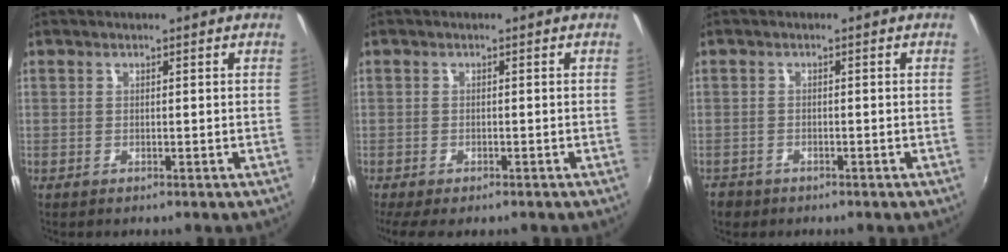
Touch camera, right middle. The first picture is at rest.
{"total": 5.3, "force": [-4.0, 1.7, 3.0], "torque": [-0.075, -0.030, -0.071]}
{"total": 2.7, "force": [-1.9, 1.9, 0.6], "torque": [-0.022, -0.005, -0.034]}